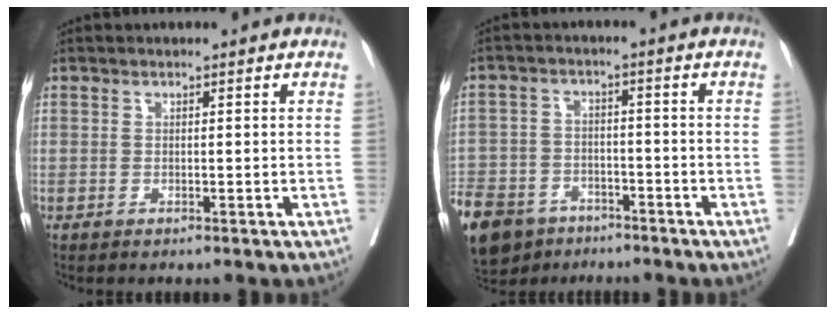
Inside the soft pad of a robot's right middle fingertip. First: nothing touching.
{"total": 18.1, "force": [-12.1, 11.0, 7.7], "torque": [-0.235, -0.023, -0.191]}